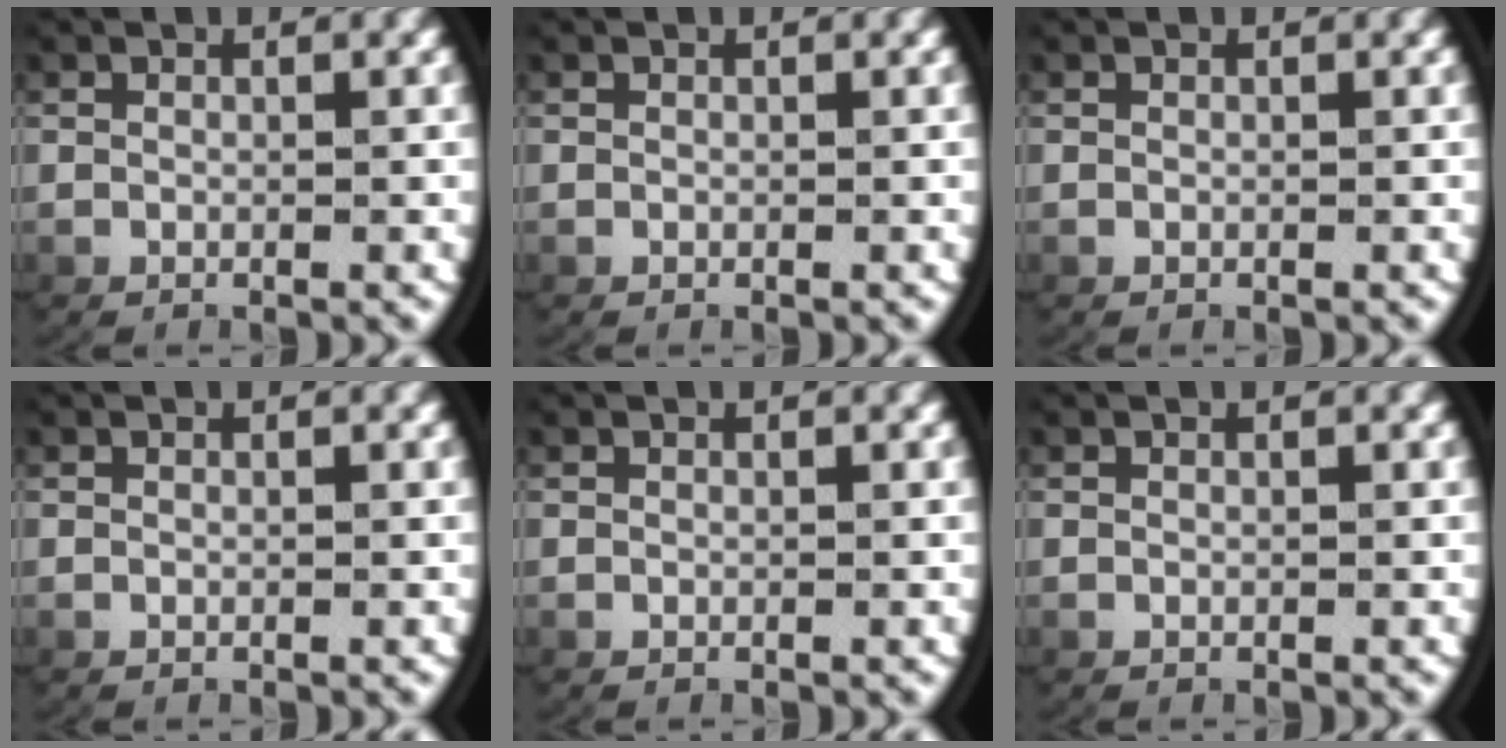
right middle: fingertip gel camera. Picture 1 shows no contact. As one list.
[{"total": 0.0}, {"total": 0.0}, {"total": 0.0}, {"total": 0.0}, {"total": 0.0}]